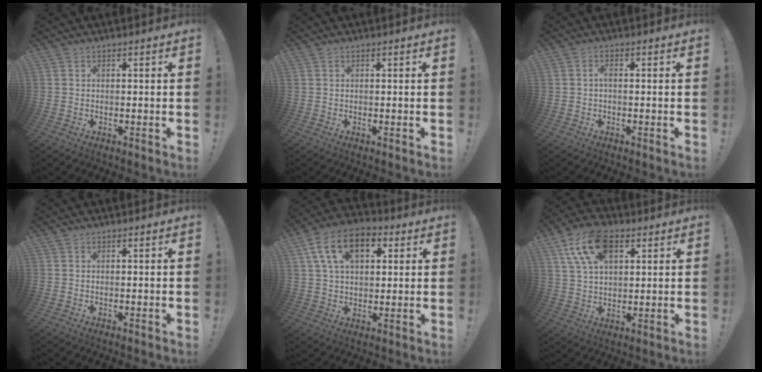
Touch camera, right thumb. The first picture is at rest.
{"total": 0.0}
{"total": 1.4, "force": [-0.5, 0.4, 1.3], "torque": [-0.025, 0.006, -0.010]}
{"total": 0.0}
{"total": 14.6, "force": [5.5, 9.1, 10.0], "torque": [-0.166, 0.001, 0.104]}
{"total": 14.6, "force": [6.6, 8.5, 9.8], "torque": [-0.178, -0.007, 0.123]}